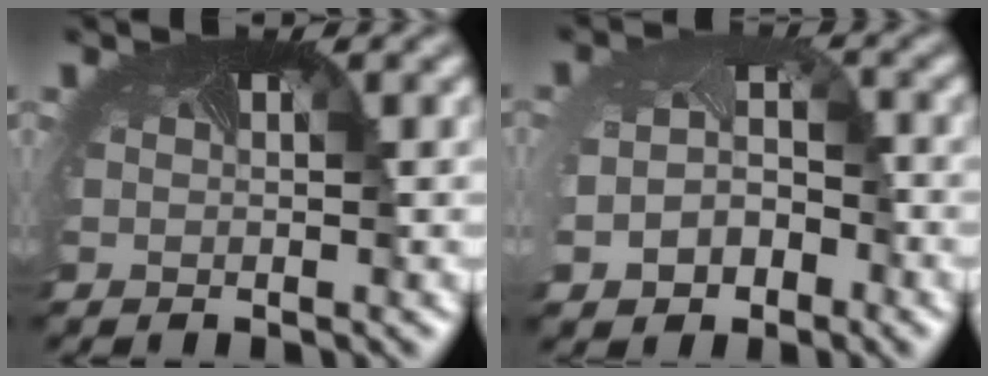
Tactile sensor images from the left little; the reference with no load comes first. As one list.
[{"total": 4.4, "force": [-1.9, 3.3, 2.2], "torque": [-0.063, -0.020, -0.029]}]